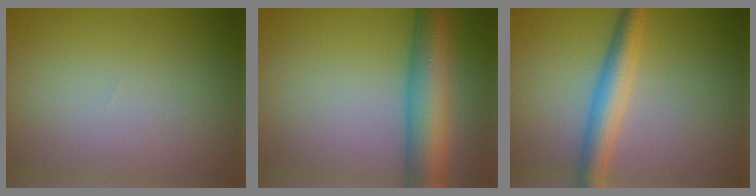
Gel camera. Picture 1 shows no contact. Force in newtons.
{"total": 7.9, "press": 7.9, "slide": 0.2}
{"total": 4.2, "press": 4.2, "slide": 0.1}